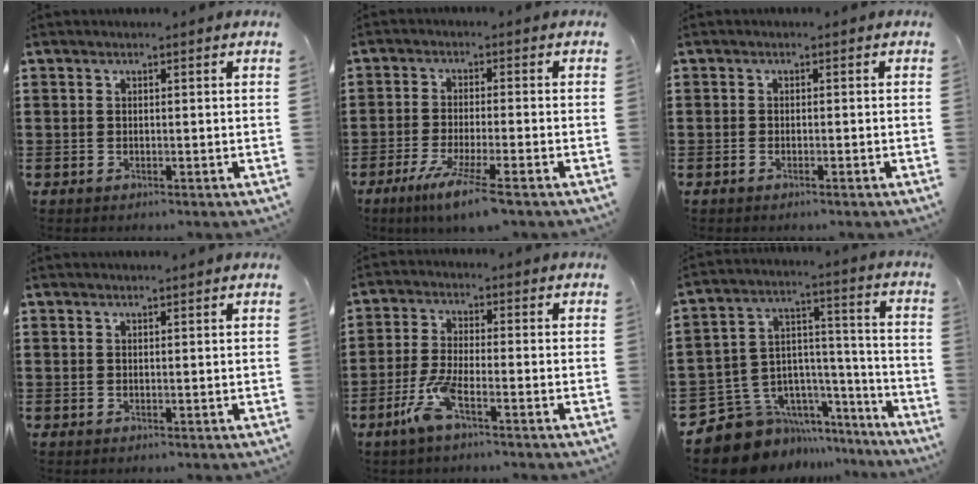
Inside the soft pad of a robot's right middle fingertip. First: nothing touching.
{"total": 6.1, "force": [-4.1, 0.0, 4.5], "torque": [-0.091, -0.018, -0.075]}
{"total": 0.7, "force": [-0.5, 0.1, 0.4], "torque": [-0.010, -0.003, -0.009]}
{"total": 0.7, "force": [0.7, -0.1, 0.0], "torque": [-0.001, -0.001, 0.014]}
{"total": 5.9, "force": [-3.2, 0.8, 4.9], "torque": [-0.121, -0.016, -0.065]}
{"total": 10.5, "force": [-8.7, 5.7, 1.9], "torque": [-0.063, 0.009, -0.162]}